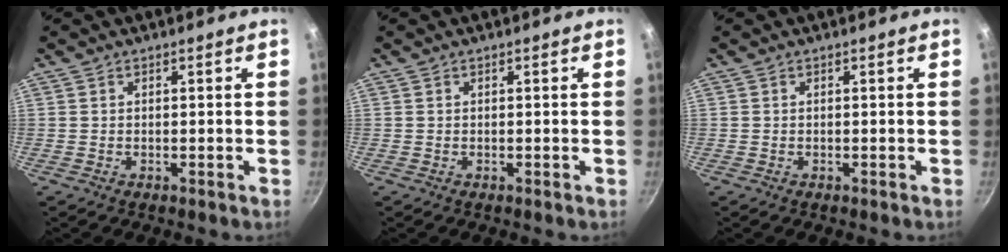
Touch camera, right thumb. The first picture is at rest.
{"total": 0.0}
{"total": 0.0}